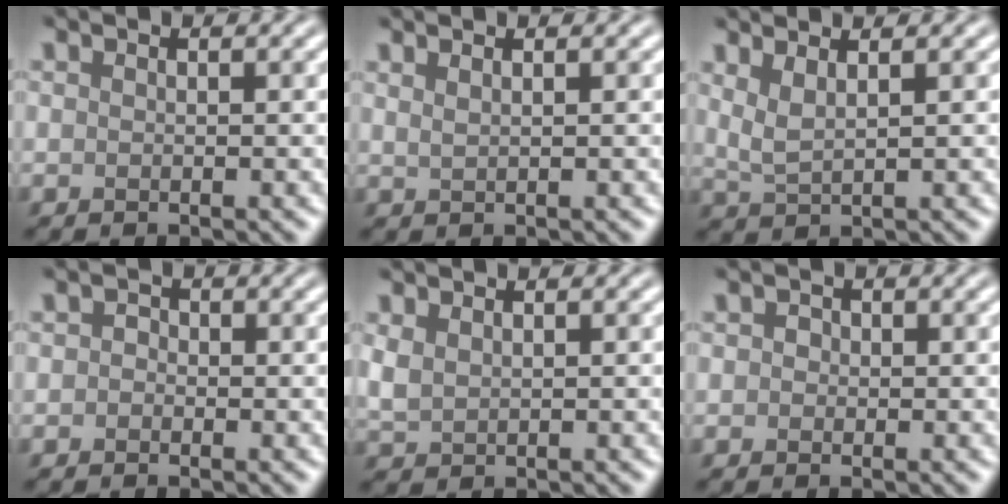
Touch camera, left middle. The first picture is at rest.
{"total": 1.4, "force": [0.9, 0.5, 0.9], "torque": [-0.006, -0.004, 0.008]}
{"total": 2.2, "force": [1.2, 0.7, 1.7], "torque": [-0.034, -0.006, 0.025]}
{"total": 1.0, "force": [-0.2, 0.9, 0.4], "torque": [0.000, -0.003, -0.018]}
{"total": 1.6, "force": [0.6, 1.1, 1.0], "torque": [-0.030, -0.001, 0.018]}
{"total": 1.0, "force": [0.1, 1.0, 0.4], "torque": [-0.001, 0.001, -0.009]}